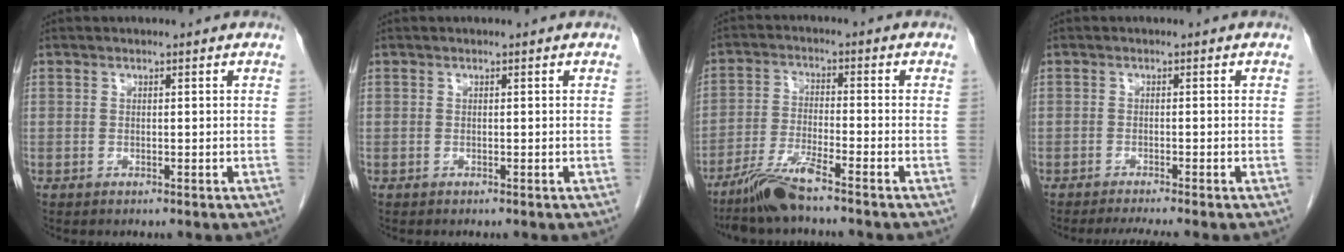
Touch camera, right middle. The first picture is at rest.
{"total": 0.0}
{"total": 6.9, "force": [-5.6, -0.3, 4.1], "torque": [-0.087, -0.027, -0.110]}
{"total": 3.7, "force": [-3.2, -0.7, 1.8], "torque": [-0.027, -0.012, -0.051]}